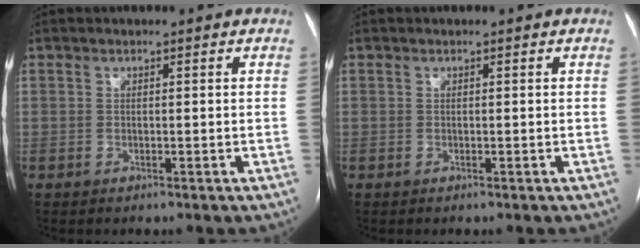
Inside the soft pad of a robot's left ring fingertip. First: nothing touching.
{"total": 0.0}